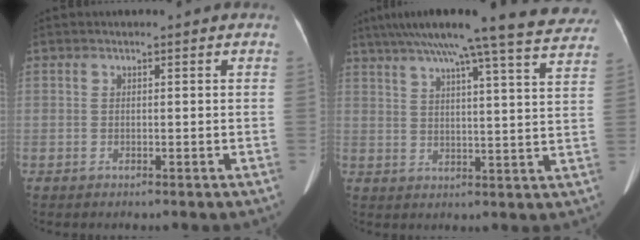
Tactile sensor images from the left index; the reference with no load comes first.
{"total": 25.6, "force": [21.9, 1.1, 13.2], "torque": [-0.211, -0.013, 0.275]}